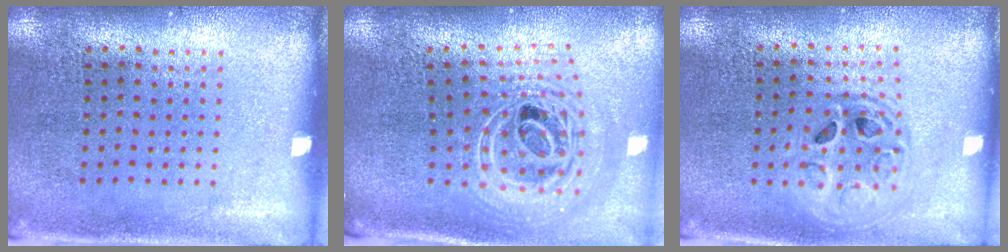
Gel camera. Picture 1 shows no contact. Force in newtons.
{"total": 2.7, "press": 1.9, "slide": 1.8}
{"total": 1.4, "press": 1.2, "slide": 0.6}